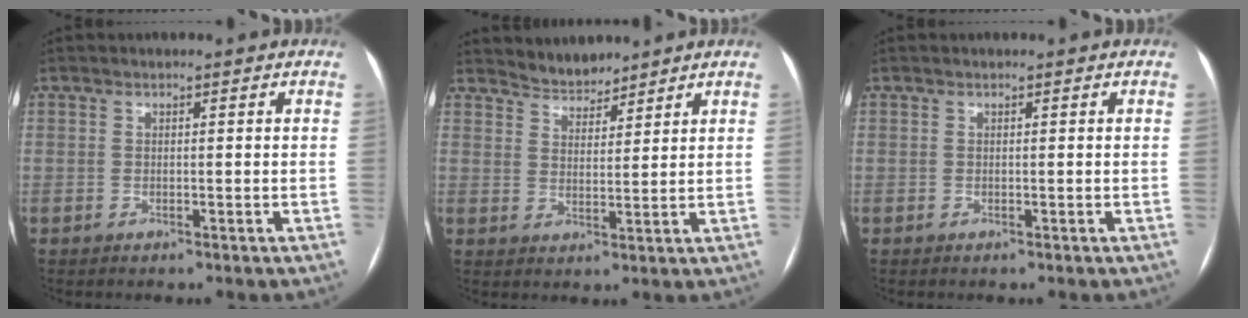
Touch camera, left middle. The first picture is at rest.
{"total": 4.1, "force": [4.0, 1.0, 0.0], "torque": [-0.001, 0.010, 0.073]}
{"total": 0.0}